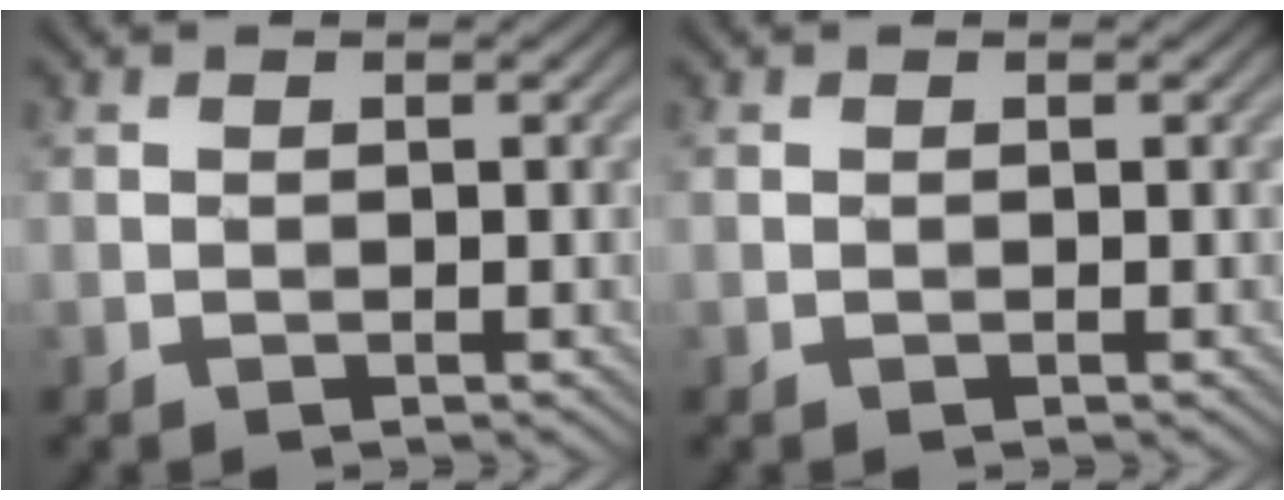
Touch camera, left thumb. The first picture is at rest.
{"total": 0.0}